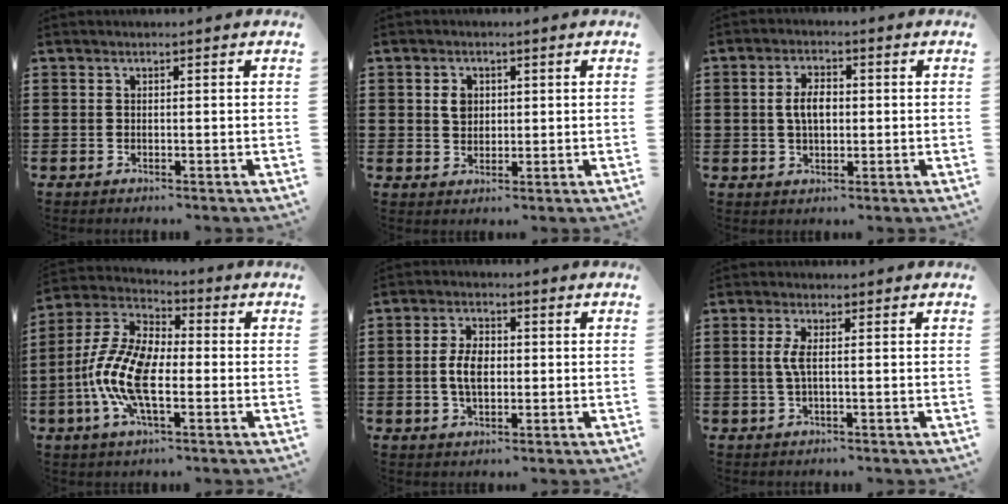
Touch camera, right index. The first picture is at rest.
{"total": 2.7, "force": [0.7, 2.2, 1.5], "torque": [-0.037, 0.010, 0.011]}
{"total": 4.5, "force": [0.2, 2.4, 3.8], "torque": [-0.066, 0.007, -0.001]}
{"total": 11.9, "force": [-3.2, 5.4, 10.2], "torque": [-0.249, -0.009, -0.068]}
{"total": 5.3, "force": [-0.1, 3.2, 4.2], "torque": [-0.098, 0.007, -0.007]}
{"total": 2.9, "force": [0.0, 0.5, 2.8], "torque": [-0.069, -0.007, -0.006]}